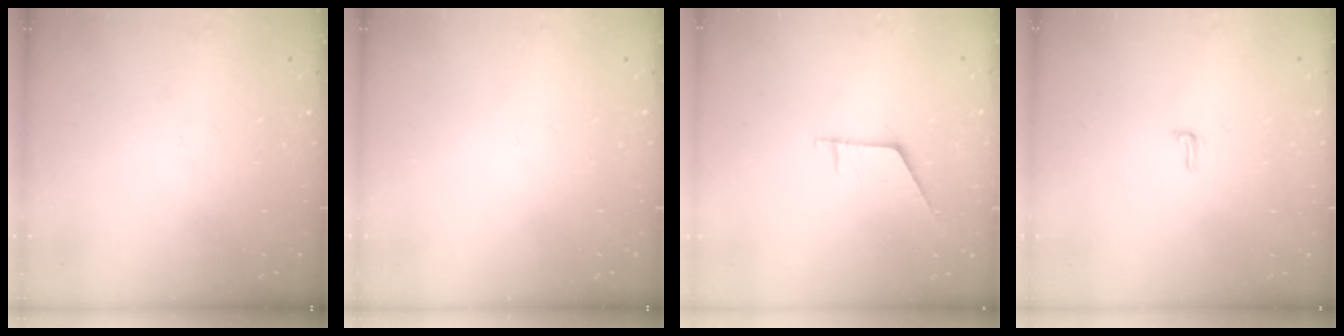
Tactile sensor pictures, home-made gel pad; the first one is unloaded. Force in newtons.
{"total": 0.0}
{"total": 4.4, "press": 4.4, "slide": 0.5}
{"total": 3.7, "press": 3.3, "slide": 1.7}